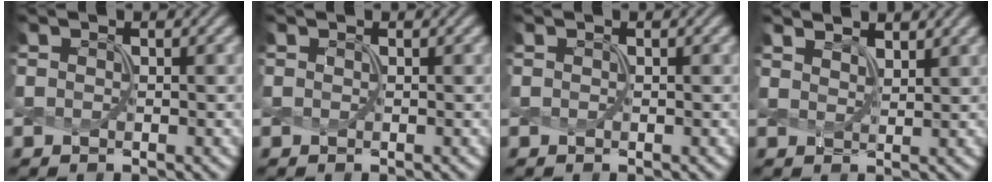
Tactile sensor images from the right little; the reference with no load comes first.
{"total": 0.0}
{"total": 0.0}
{"total": 3.3, "force": [2.9, 0.9, 1.2], "torque": [-0.010, 0.013, 0.031]}